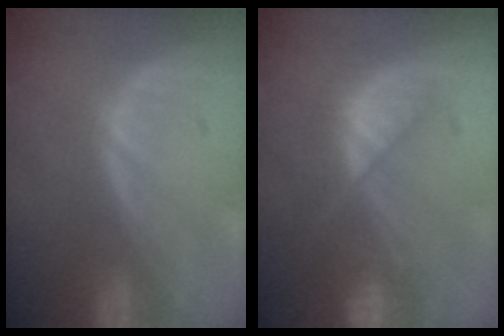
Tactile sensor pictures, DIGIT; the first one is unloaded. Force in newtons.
{"total": 7.6, "press": 7.1, "slide": 2.6}